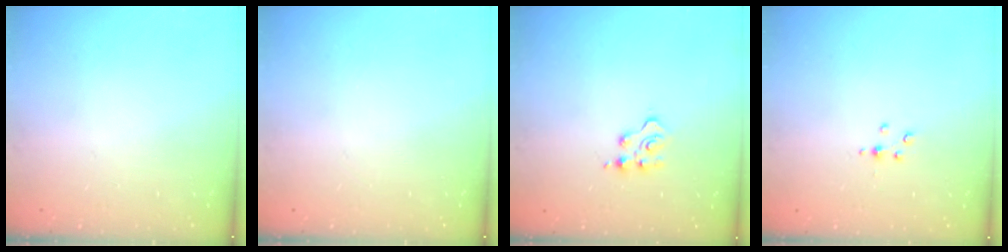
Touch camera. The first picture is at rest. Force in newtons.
{"total": 0.0}
{"total": 3.7, "press": 3.7, "slide": 0.5}
{"total": 3.0, "press": 3.0, "slide": 0.3}